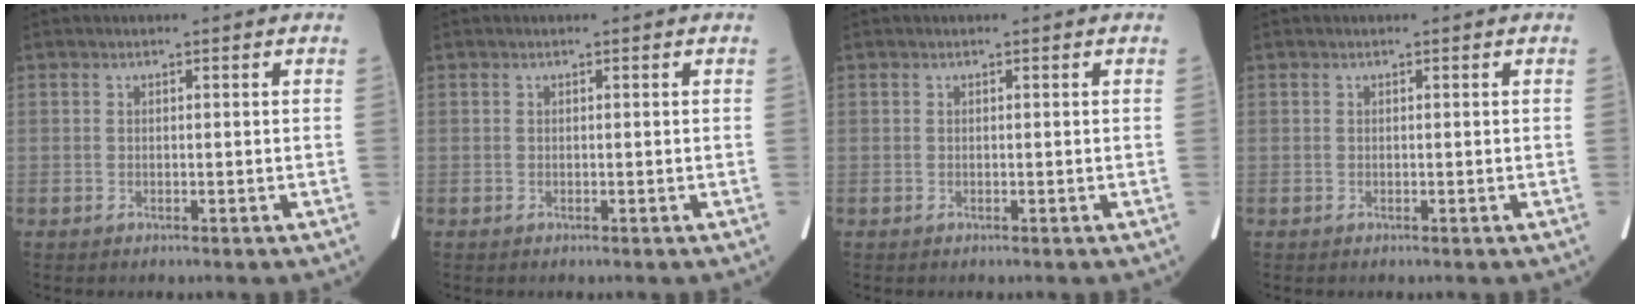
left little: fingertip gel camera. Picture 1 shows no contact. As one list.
[{"total": 0.0}, {"total": 0.0}, {"total": 0.0}]